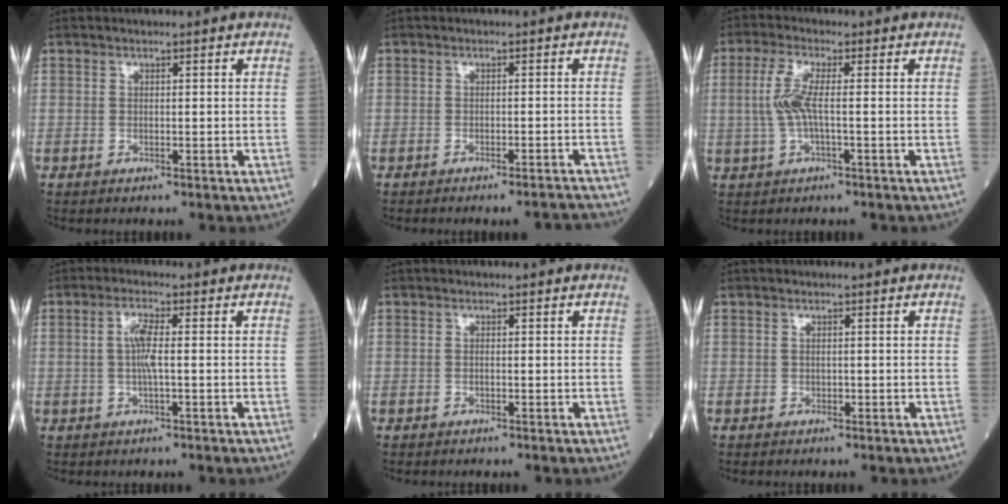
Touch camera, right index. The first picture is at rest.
{"total": 4.7, "force": [-4.5, -0.2, 1.1], "torque": [-0.002, -0.003, -0.057]}
{"total": 4.8, "force": [0.0, 0.7, 4.8], "torque": [-0.116, 0.004, -0.004]}
{"total": 3.6, "force": [0.0, 0.2, 3.6], "torque": [-0.076, 0.002, 0.000]}
{"total": 0.0}
{"total": 0.0}